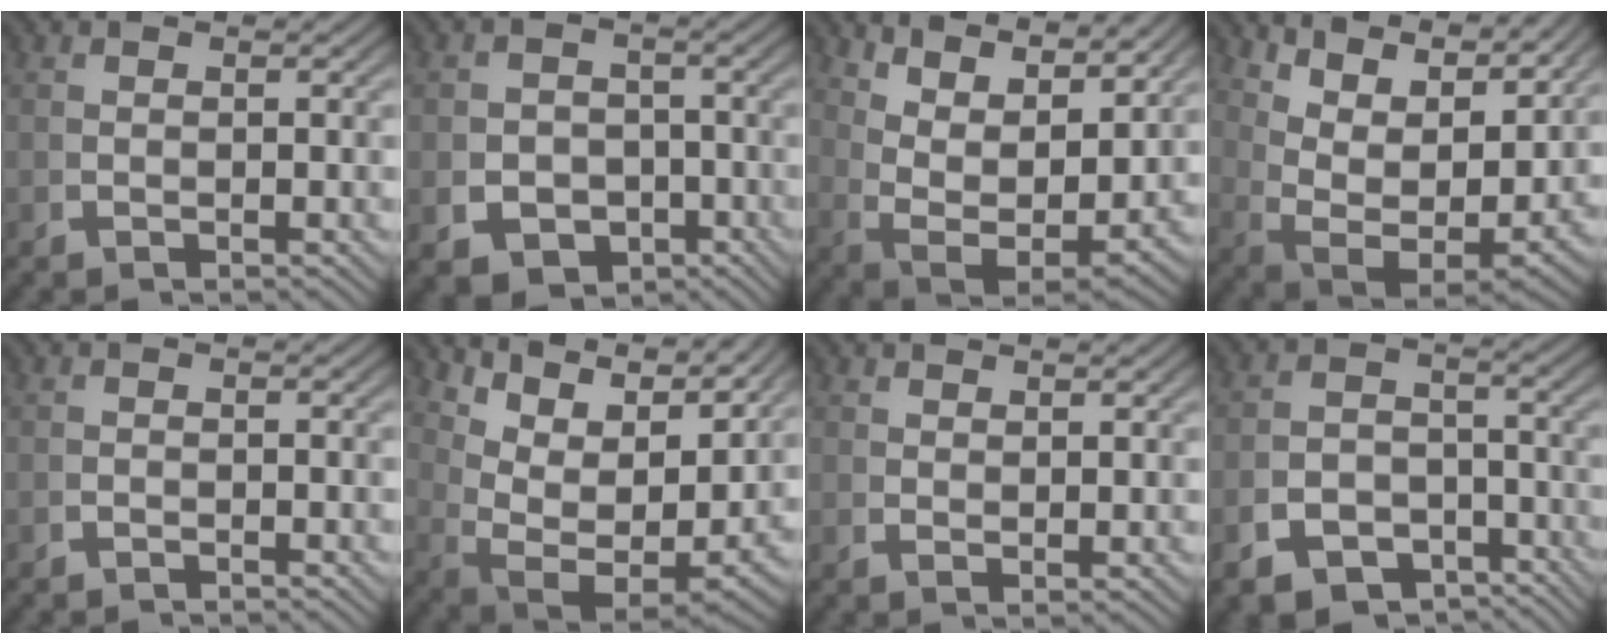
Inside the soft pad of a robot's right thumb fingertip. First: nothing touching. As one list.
[{"total": 7.7, "force": [-3.8, 6.1, 2.9], "torque": [-0.051, -0.035, -0.046]}, {"total": 10.6, "force": [1.6, 6.7, 8.0], "torque": [-0.177, -0.046, 0.046]}, {"total": 12.8, "force": [2.2, 8.2, 9.5], "torque": [-0.203, -0.051, 0.056]}, {"total": 0.7, "force": [-0.6, -0.3, -0.2], "torque": [0.007, -0.001, -0.012]}, {"total": 14.2, "force": [2.0, 9.1, 10.7], "torque": [-0.214, -0.048, 0.050]}, {"total": 1.3, "force": [1.2, -0.1, 0.3], "torque": [-0.002, 0.001, 0.028]}, {"total": 10.2, "force": [-6.2, 7.4, 3.3], "torque": [-0.053, -0.041, -0.093]}]